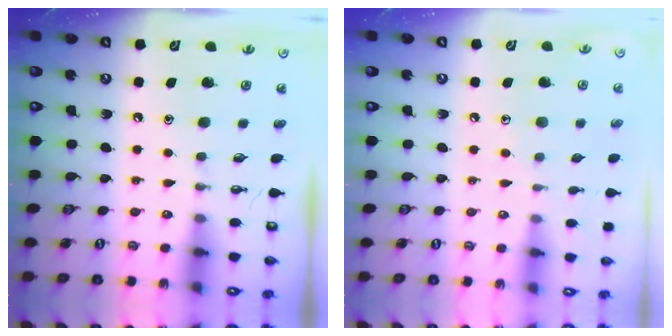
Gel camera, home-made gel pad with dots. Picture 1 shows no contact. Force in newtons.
{"total": 6.1, "press": 6.1, "slide": 0.5}